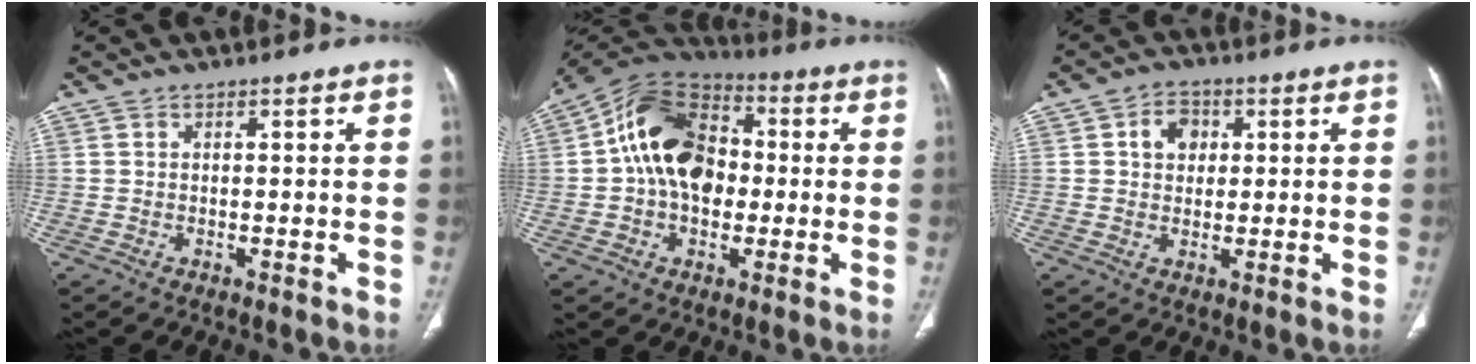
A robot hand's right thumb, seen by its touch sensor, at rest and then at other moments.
{"total": 17.2, "force": [0.6, 12.3, 12.0], "torque": [-0.174, 0.032, -0.002]}
{"total": 5.1, "force": [1.3, 4.0, 2.8], "torque": [-0.024, 0.004, 0.019]}